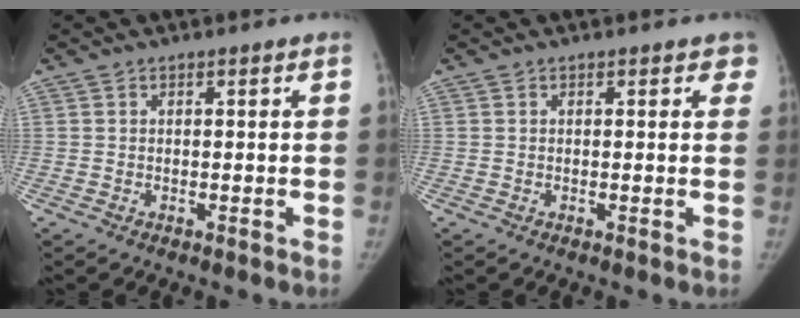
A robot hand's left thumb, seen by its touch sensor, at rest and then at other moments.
{"total": 2.1, "force": [1.4, 1.2, 0.9], "torque": [0.017, -0.002, 0.005]}